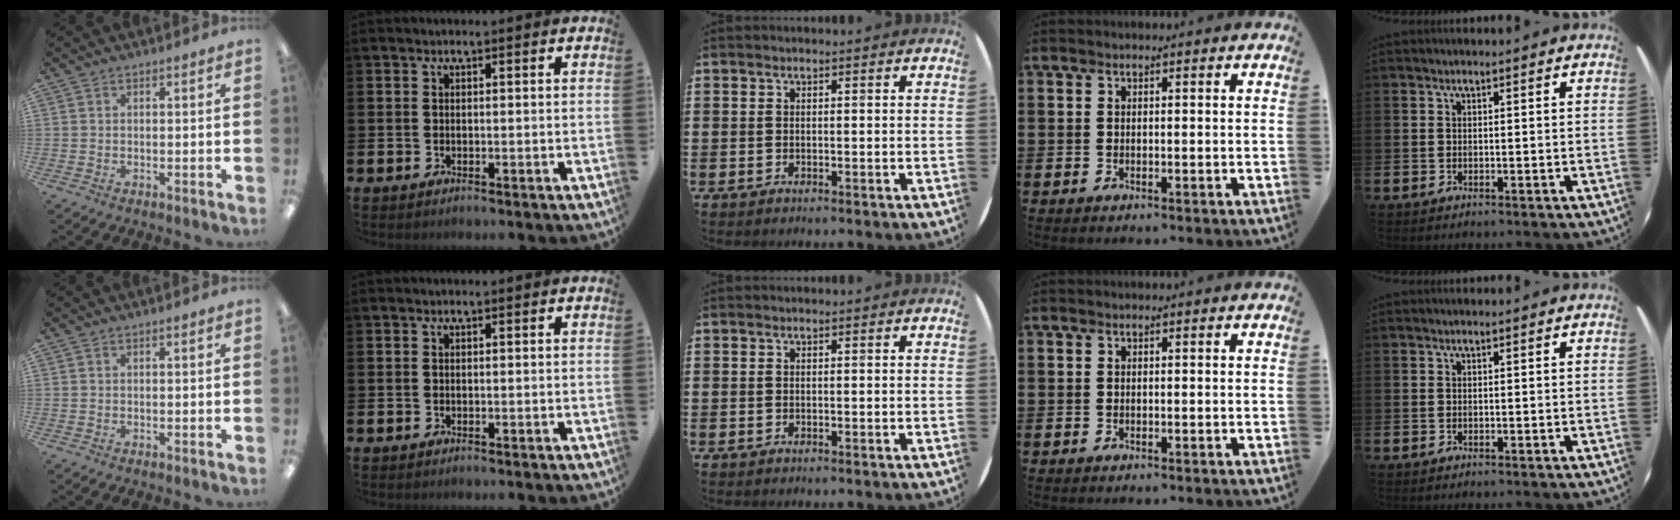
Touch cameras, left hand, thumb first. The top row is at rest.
{}